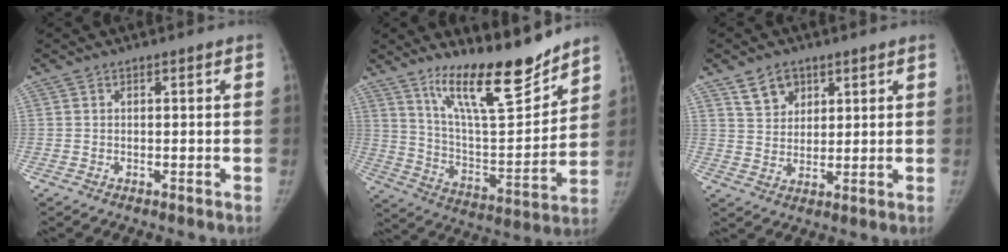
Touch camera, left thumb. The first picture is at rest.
{"total": 18.5, "force": [14.3, 4.2, 10.9], "torque": [-0.135, -0.102, 0.249]}
{"total": 5.8, "force": [3.6, 4.1, 2.1], "torque": [-0.010, -0.024, 0.071]}